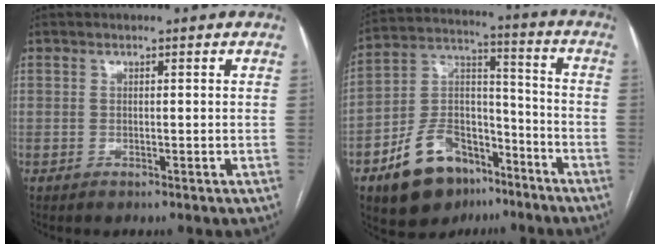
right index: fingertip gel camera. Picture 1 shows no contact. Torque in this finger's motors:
{"motor_torque": [-0.14, -0.19, -0.25, -0.18]}